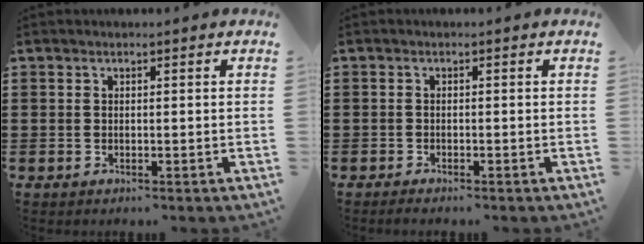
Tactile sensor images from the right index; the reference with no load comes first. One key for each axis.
{"total": 0.9, "fx": -0.9, "fy": -0.1, "fz": 0.1, "tx": -0.004, "ty": -0.004, "tz": -0.018}